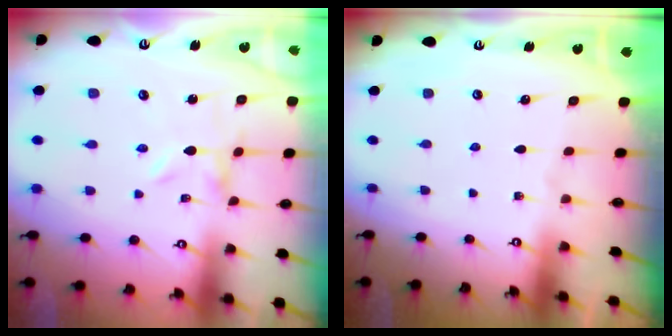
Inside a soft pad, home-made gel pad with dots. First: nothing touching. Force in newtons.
{"total": 0.0}